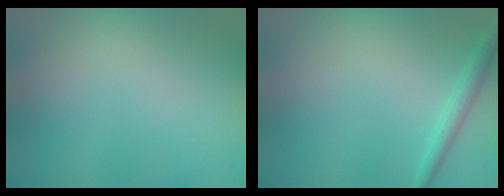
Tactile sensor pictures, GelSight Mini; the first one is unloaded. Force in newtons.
{"total": 1.6, "press": 1.6, "slide": 0.1}